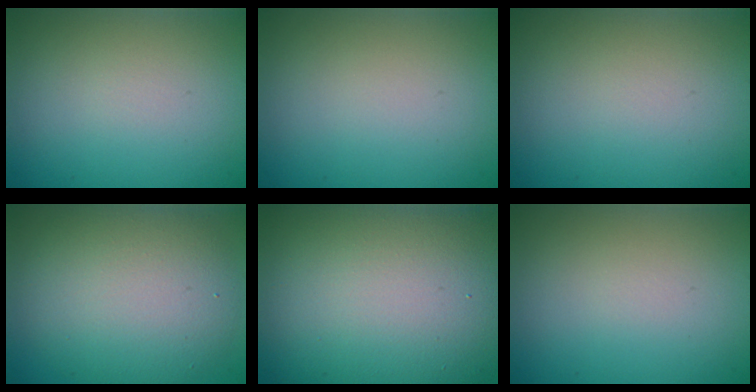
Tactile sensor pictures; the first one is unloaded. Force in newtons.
{"total": 0.0}
{"total": 0.0}
{"total": 7.3, "press": 7.3, "slide": 0.3}
{"total": 16.5, "press": 16.4, "slide": 1.0}
{"total": 0.0}